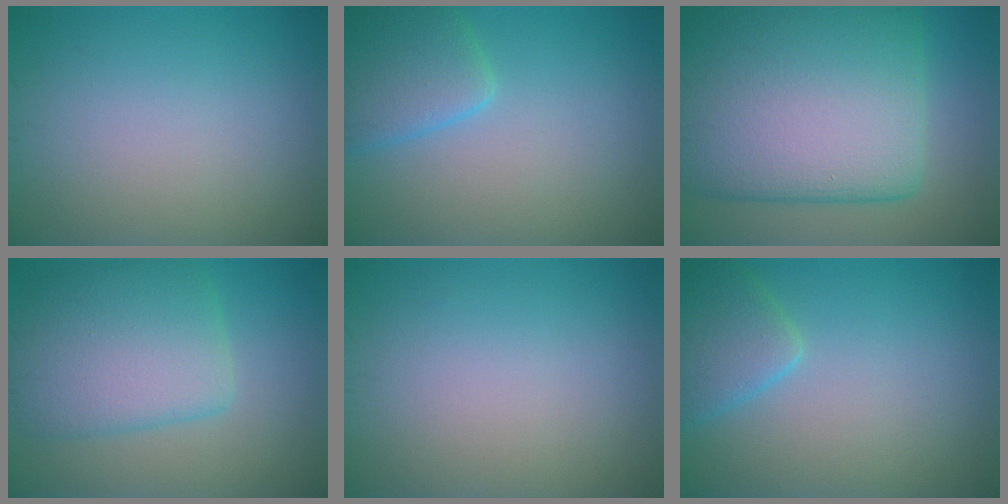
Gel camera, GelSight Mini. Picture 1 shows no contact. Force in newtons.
{"total": 3.8, "press": 3.8, "slide": 0.3}
{"total": 17.5, "press": 17.4, "slide": 1.0}
{"total": 7.0, "press": 7.0, "slide": 0.2}
{"total": 0.0}
{"total": 3.3, "press": 3.3, "slide": 0.3}